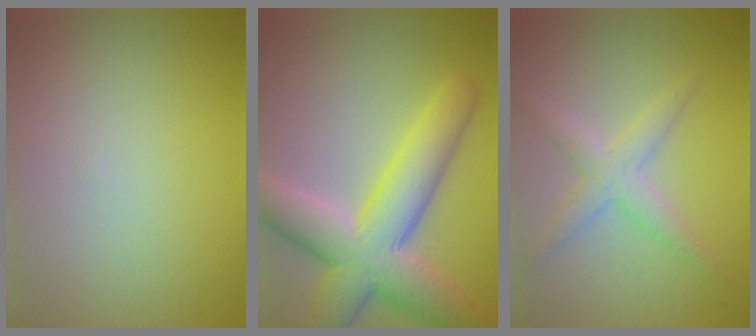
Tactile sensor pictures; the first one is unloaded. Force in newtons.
{"total": 8.8, "press": 8.8, "slide": 0.6}
{"total": 2.7, "press": 2.7, "slide": 0.1}